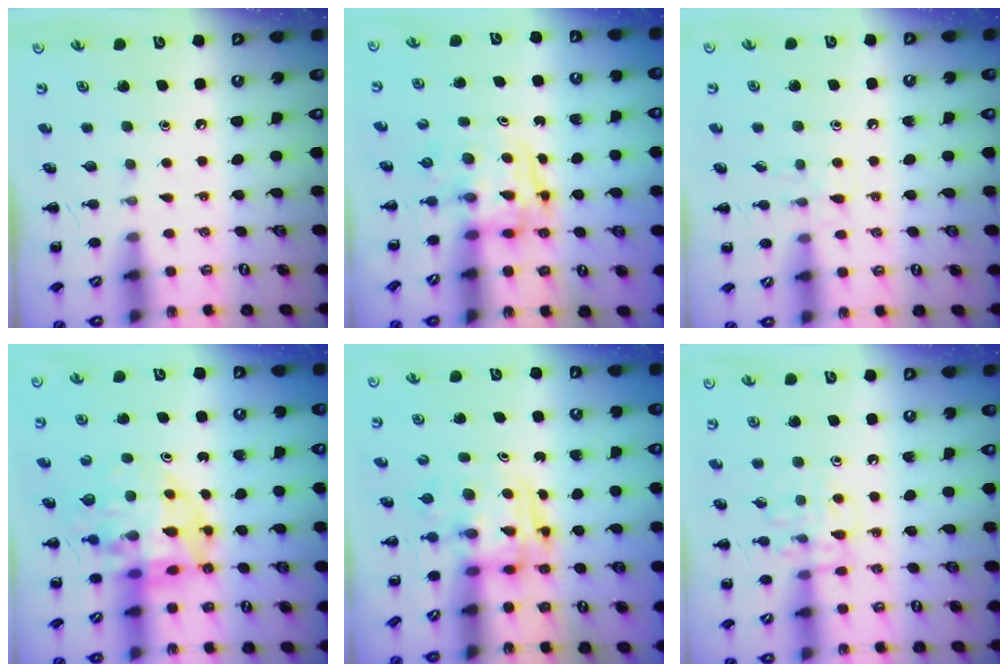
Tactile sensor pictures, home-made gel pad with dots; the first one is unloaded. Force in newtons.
{"total": 3.6, "press": 3.6, "slide": 0.3}
{"total": 6.1, "press": 5.9, "slide": 1.8}
{"total": 11.2, "press": 10.8, "slide": 3.2}
{"total": 2.7, "press": 2.7, "slide": 0.2}
{"total": 9.2, "press": 9.2, "slide": 0.5}